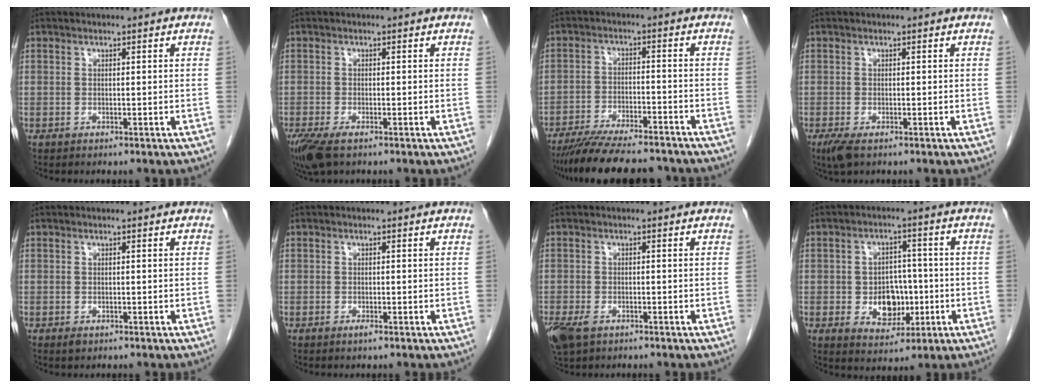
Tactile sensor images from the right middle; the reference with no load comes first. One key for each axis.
{"total": 5.0, "fx": -3.2, "fy": 1.7, "fz": 3.4, "tx": -0.071, "ty": -0.014, "tz": -0.057}
{"total": 15.1, "fx": -13.4, "fy": 2.0, "fz": 6.6, "tx": -0.116, "ty": -0.012, "tz": -0.201}
{"total": 2.5, "fx": -1.5, "fy": 0.8, "fz": 1.8, "tx": -0.041, "ty": -0.008, "tz": -0.024}
{"total": 0.6, "fx": -0.3, "fy": 0.4, "fz": 0.3, "tx": -0.006, "ty": 0.000, "tz": -0.001}
{"total": 0.6, "fx": -0.3, "fy": -0.3, "fz": 0.4, "tx": -0.007, "ty": -0.001, "tz": -0.005}
{"total": 5.7, "fx": -3.3, "fy": 3.2, "fz": 3.4, "tx": -0.078, "ty": -0.011, "tz": -0.057}
{"total": 6.8, "fx": -1.2, "fy": 4.6, "fz": 4.8, "tx": -0.077, "ty": 0.008, "tz": -0.011}